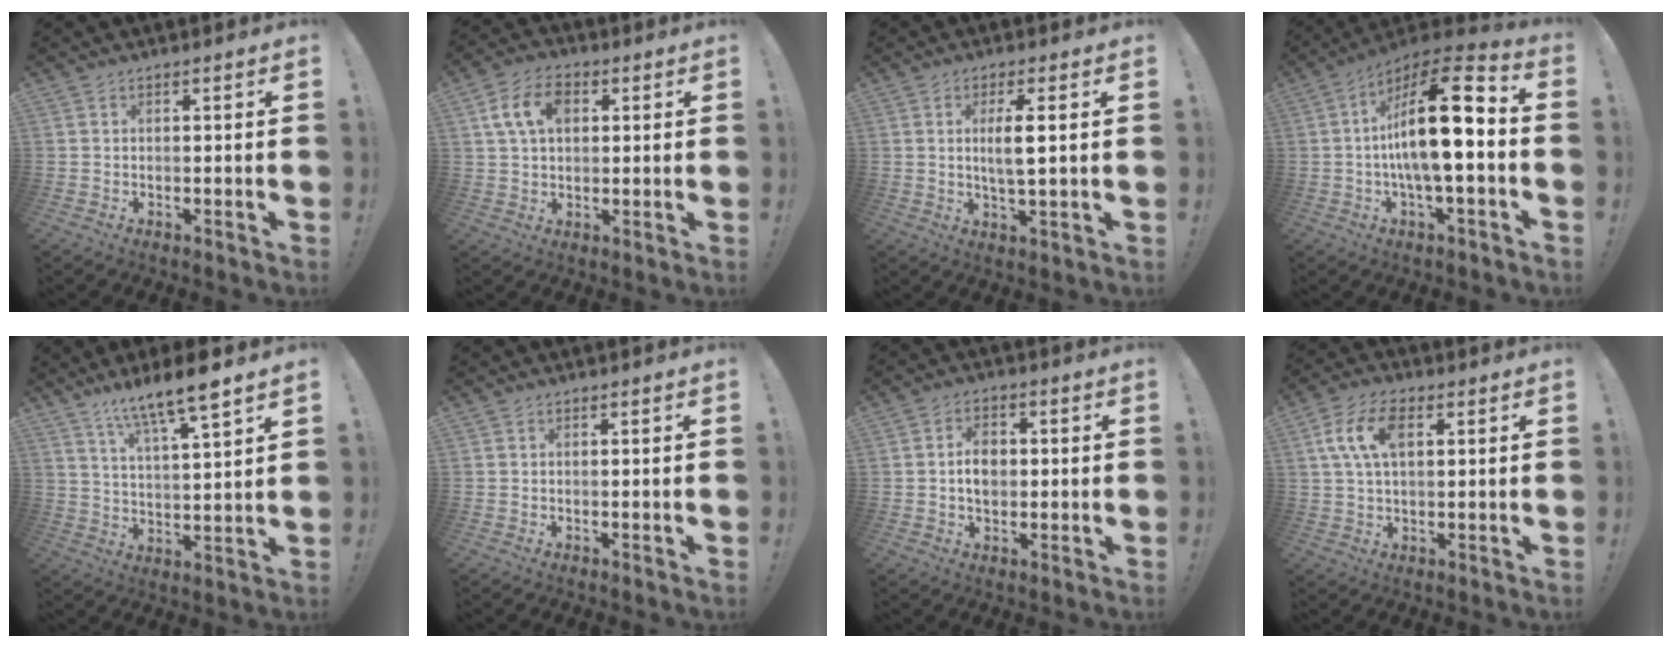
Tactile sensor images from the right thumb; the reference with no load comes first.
{"total": 10.4, "force": [3.1, 7.1, 7.0], "torque": [-0.119, 0.012, 0.058]}
{"total": 6.0, "force": [1.1, 1.5, 5.8], "torque": [-0.103, -0.010, 0.013]}
{"total": 19.2, "force": [-0.5, 5.9, 18.3], "torque": [-0.298, 0.002, -0.015]}
{"total": 11.0, "force": [8.5, 0.5, 7.0], "torque": [-0.129, -0.052, 0.141]}
{"total": 0.0}
{"total": 6.2, "force": [0.2, 4.7, 4.0], "torque": [-0.057, 0.003, -0.001]}
{"total": 10.4, "force": [3.0, 5.9, 8.0], "torque": [-0.149, 0.007, 0.055]}